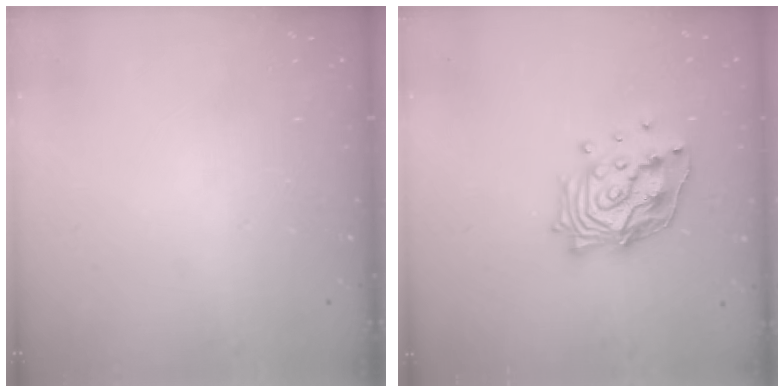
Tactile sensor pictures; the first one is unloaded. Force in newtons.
{"total": 16.0, "press": 15.8, "slide": 2.3}